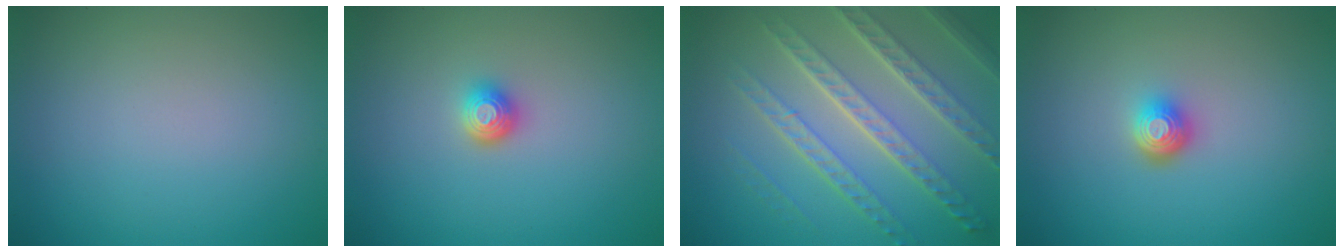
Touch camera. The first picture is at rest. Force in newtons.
{"total": 1.5, "press": 1.3, "slide": 0.8}
{"total": 7.1, "press": 5.0, "slide": 5.0}
{"total": 1.9, "press": 1.4, "slide": 1.2}